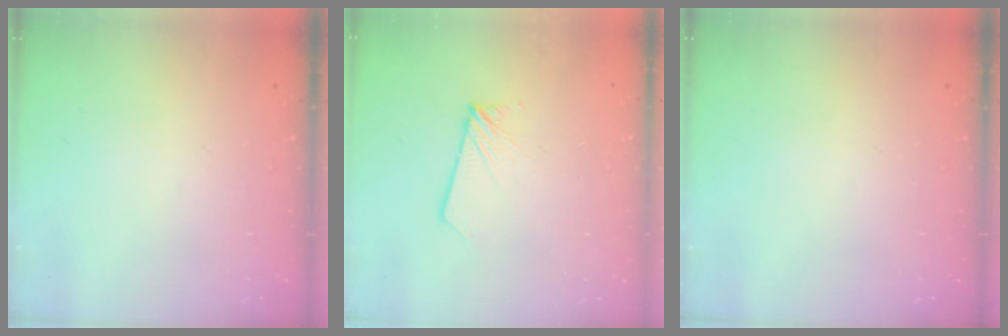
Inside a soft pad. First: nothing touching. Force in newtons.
{"total": 1.9, "press": 1.9, "slide": 0.1}
{"total": 0.0}